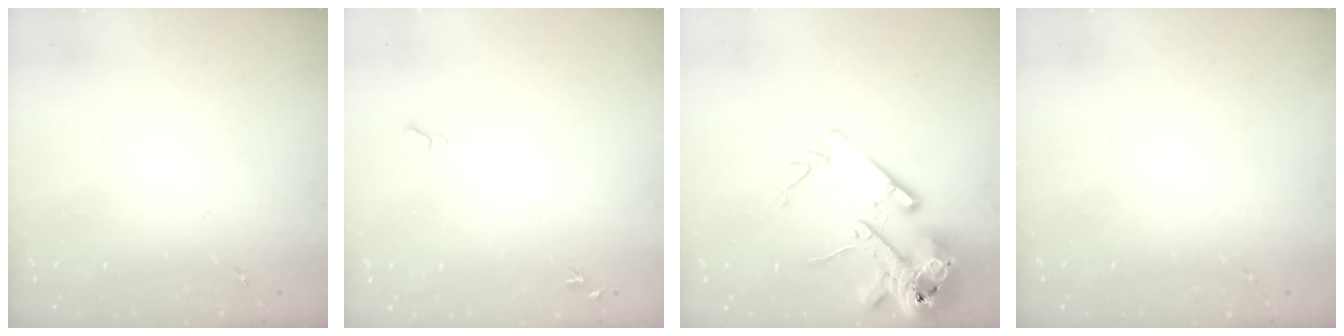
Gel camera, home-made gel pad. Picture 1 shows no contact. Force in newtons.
{"total": 5.5, "press": 5.5, "slide": 0.7}
{"total": 16.1, "press": 15.9, "slide": 2.4}
{"total": 0.0}